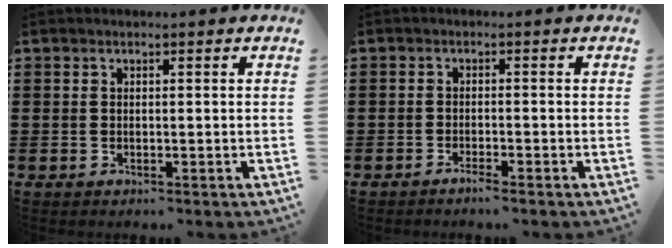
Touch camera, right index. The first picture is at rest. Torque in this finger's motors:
{"motor_torque": [0.80, 0.91, -0.01, -0.01]}